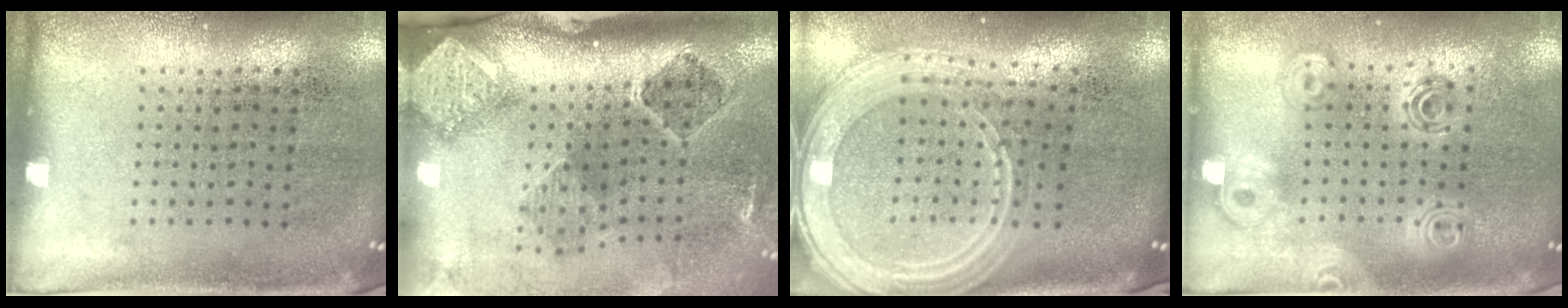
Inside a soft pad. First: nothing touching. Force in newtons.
{"total": 3.0, "press": 1.9, "slide": 2.3}
{"total": 3.2, "press": 2.5, "slide": 1.9}
{"total": 1.9, "press": 1.6, "slide": 1.0}